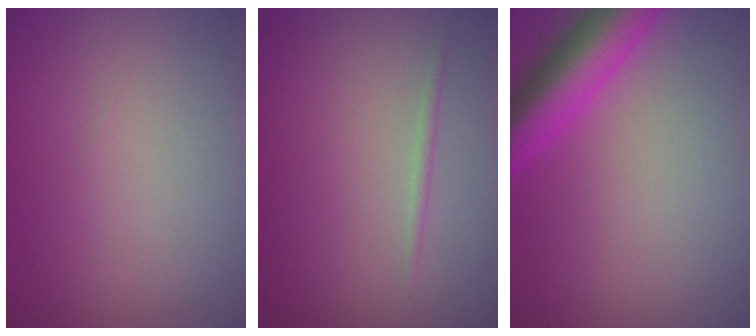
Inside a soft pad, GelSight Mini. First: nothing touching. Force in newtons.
{"total": 0.6, "press": 0.6, "slide": 0.0}
{"total": 6.6, "press": 6.6, "slide": 0.3}